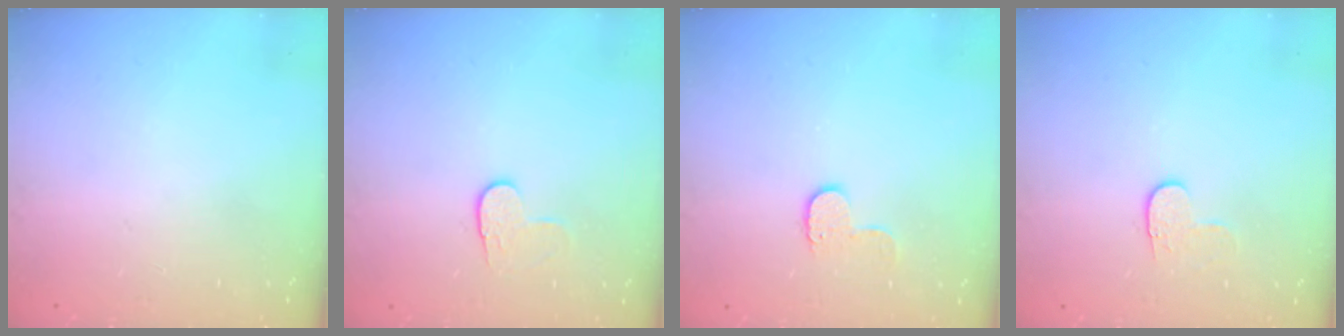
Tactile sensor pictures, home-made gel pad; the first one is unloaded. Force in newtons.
{"total": 5.3, "press": 5.3, "slide": 0.5}
{"total": 7.2, "press": 7.2, "slide": 0.4}
{"total": 4.0, "press": 3.9, "slide": 0.5}